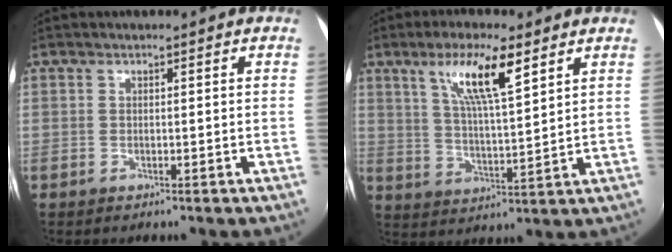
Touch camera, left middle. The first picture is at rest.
{"total": 10.2, "force": [5.5, 1.5, 8.5], "torque": [-0.158, 0.002, 0.100]}